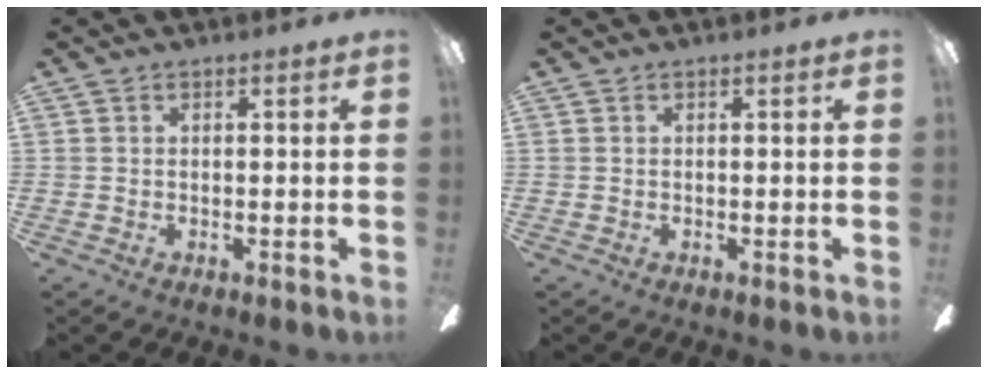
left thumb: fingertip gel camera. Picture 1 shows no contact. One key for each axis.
{"total": 0.0}